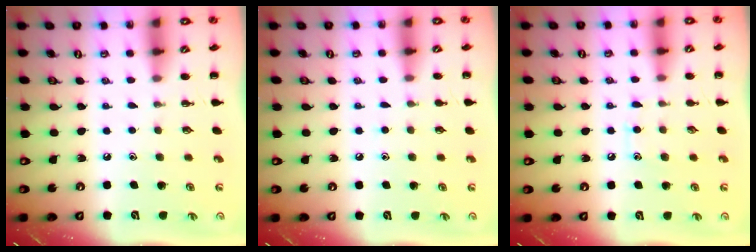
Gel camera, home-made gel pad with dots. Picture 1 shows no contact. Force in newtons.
{"total": 4.2, "press": 3.8, "slide": 1.7}
{"total": 7.8, "press": 7.4, "slide": 2.2}